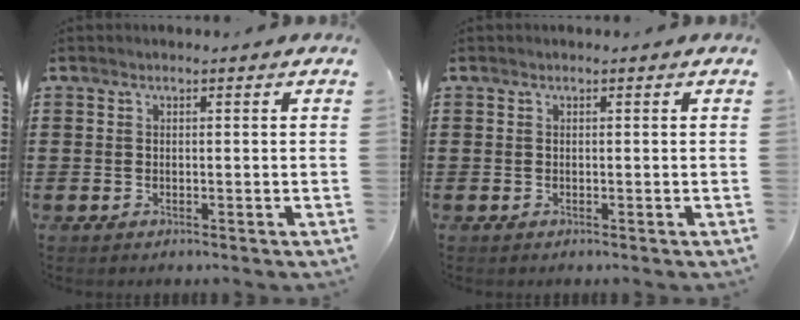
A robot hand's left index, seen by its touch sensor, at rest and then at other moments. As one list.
[{"total": 0.0}]